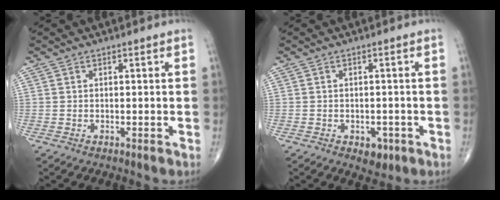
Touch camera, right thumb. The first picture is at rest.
{"total": 3.3, "force": [-1.4, 2.2, 2.0], "torque": [-0.012, 0.002, -0.013]}